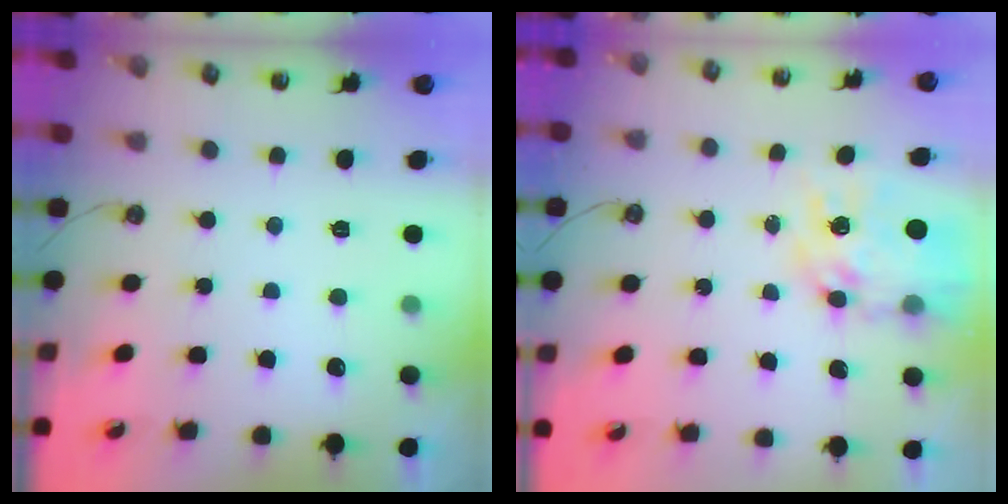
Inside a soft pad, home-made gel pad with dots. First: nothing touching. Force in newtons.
{"total": 14.2, "press": 14.1, "slide": 1.5}